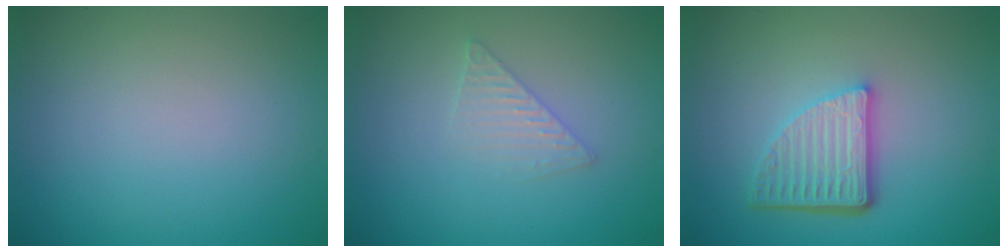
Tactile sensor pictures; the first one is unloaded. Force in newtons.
{"total": 1.6, "press": 1.6, "slide": 0.1}
{"total": 5.0, "press": 3.5, "slide": 3.6}